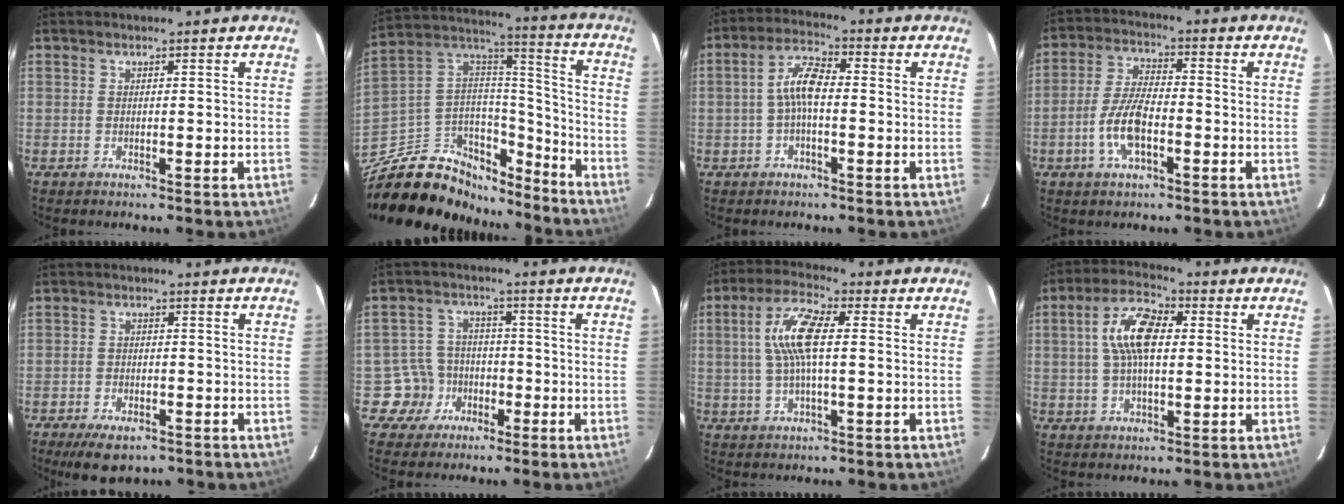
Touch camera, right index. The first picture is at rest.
{"total": 24.3, "force": [-18.3, 12.3, 10.1], "torque": [-0.209, 0.061, -0.284]}
{"total": 5.7, "force": [-0.8, 2.1, 5.2], "torque": [-0.108, 0.020, -0.017]}
{"total": 8.4, "force": [-3.2, 3.0, 7.2], "torque": [-0.151, 0.003, -0.060]}
{"total": 7.4, "force": [-5.2, 3.4, 4.1], "torque": [-0.092, -0.016, -0.080]}
{"total": 6.3, "force": [-3.1, 5.5, -0.3], "torque": [-0.005, 0.027, -0.052]}
{"total": 9.5, "force": [1.2, 2.8, 9.0], "torque": [-0.180, 0.014, 0.023]}
{"total": 10.1, "force": [1.6, 4.7, 8.8], "torque": [-0.168, 0.021, 0.027]}